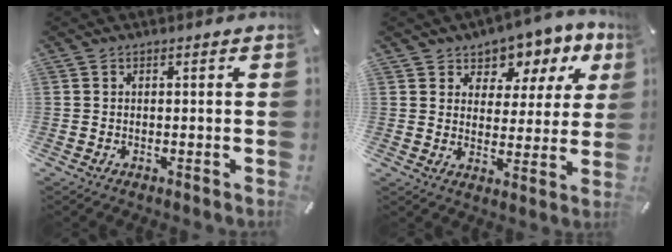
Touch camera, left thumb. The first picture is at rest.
{"total": 7.7, "force": [5.0, 5.6, 1.6], "torque": [-0.028, -0.041, 0.088]}